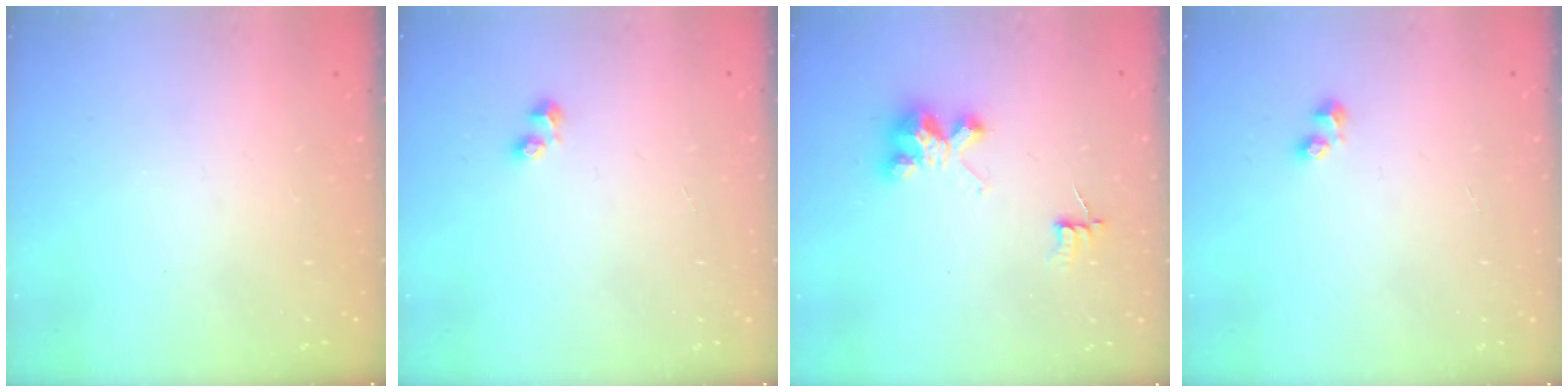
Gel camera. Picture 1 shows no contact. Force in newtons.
{"total": 1.7, "press": 1.6, "slide": 0.6}
{"total": 4.6, "press": 4.6, "slide": 0.3}
{"total": 1.7, "press": 1.6, "slide": 0.6}